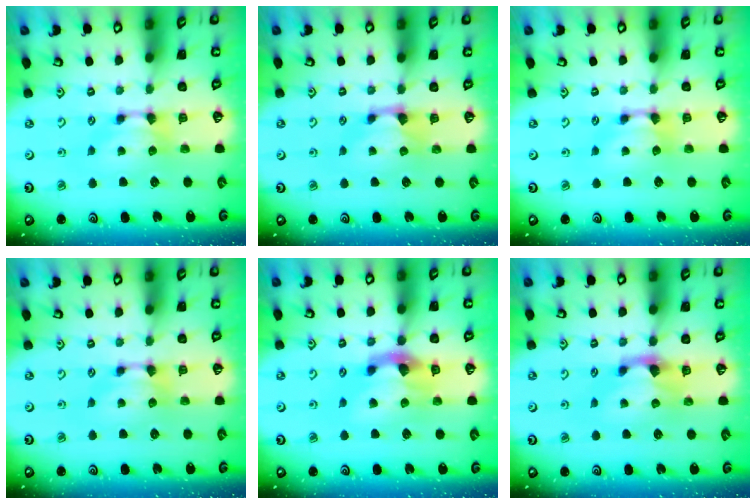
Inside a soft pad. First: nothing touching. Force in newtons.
{"total": 0.6, "press": 0.1, "slide": 0.6}
{"total": 0.6, "press": 0.1, "slide": 0.6}
{"total": 0.0}
{"total": 4.5, "press": 4.1, "slide": 2.0}
{"total": 1.2, "press": 0.9, "slide": 0.9}